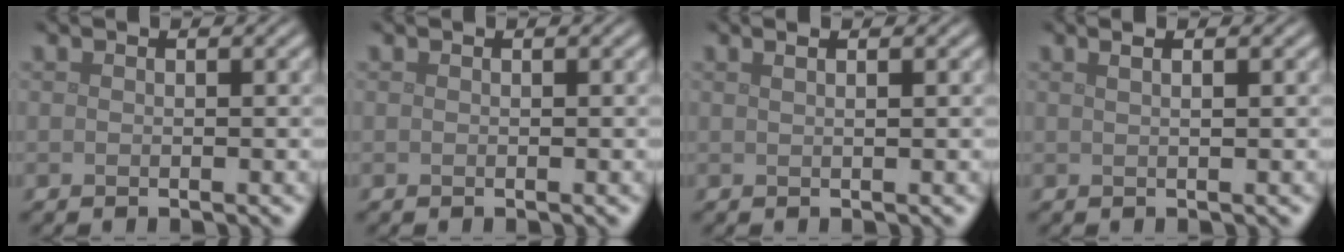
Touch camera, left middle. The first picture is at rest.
{"total": 0.0}
{"total": 2.5, "force": [1.3, 1.2, 1.8], "torque": [-0.002, 0.008, -0.006]}
{"total": 3.0, "force": [1.5, 1.5, 2.2], "torque": [-0.007, 0.017, -0.009]}